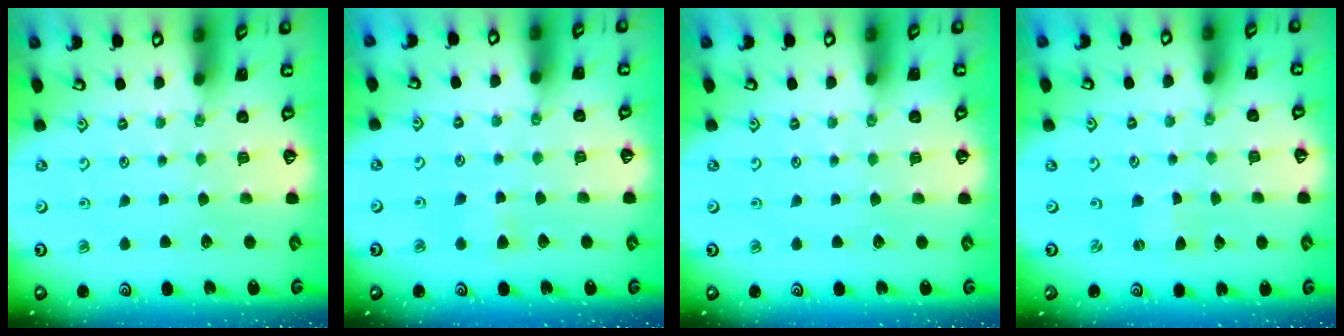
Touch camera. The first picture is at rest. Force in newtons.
{"total": 3.9, "press": 3.9, "slide": 0.6}
{"total": 0.0}
{"total": 0.0}